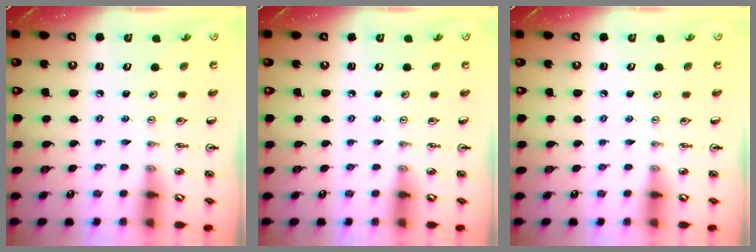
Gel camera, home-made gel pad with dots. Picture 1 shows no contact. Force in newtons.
{"total": 0.0}
{"total": 0.0}